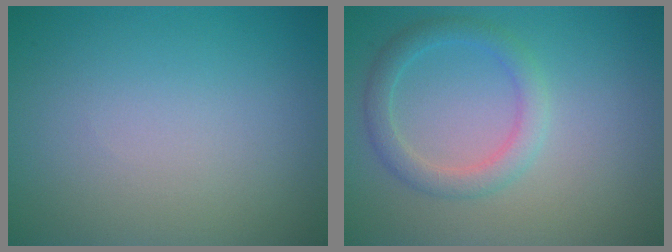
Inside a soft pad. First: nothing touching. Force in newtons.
{"total": 2.5, "press": 2.5, "slide": 0.0}